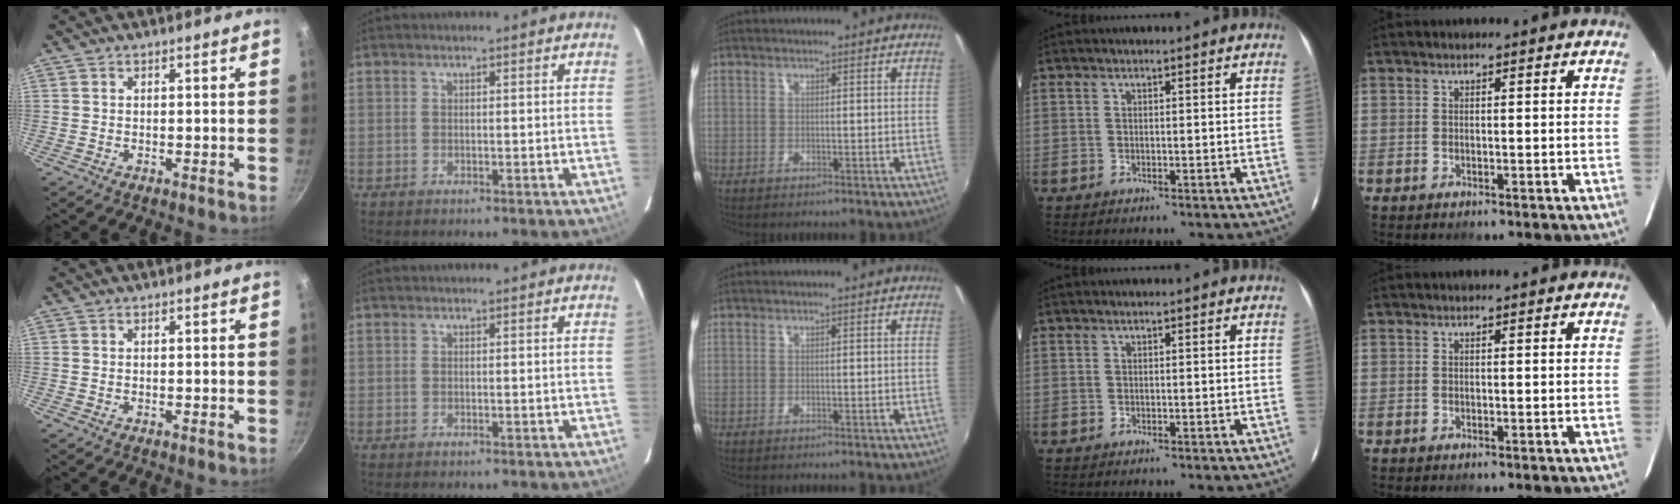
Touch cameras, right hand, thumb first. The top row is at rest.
{}